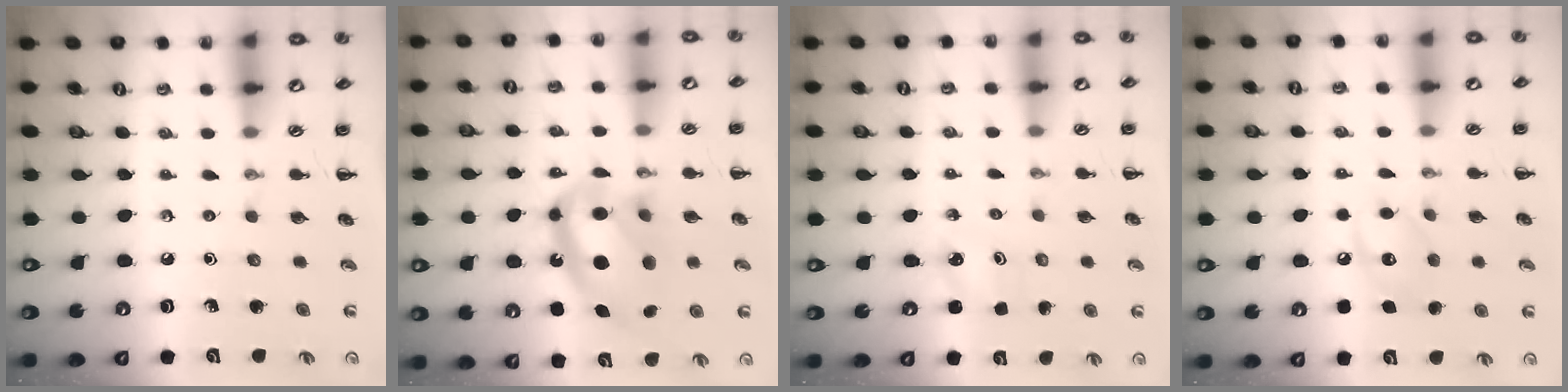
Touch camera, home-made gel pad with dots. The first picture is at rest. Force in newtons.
{"total": 15.5, "press": 15.0, "slide": 3.7}
{"total": 2.5, "press": 2.4, "slide": 0.8}
{"total": 8.3, "press": 8.3, "slide": 0.7}